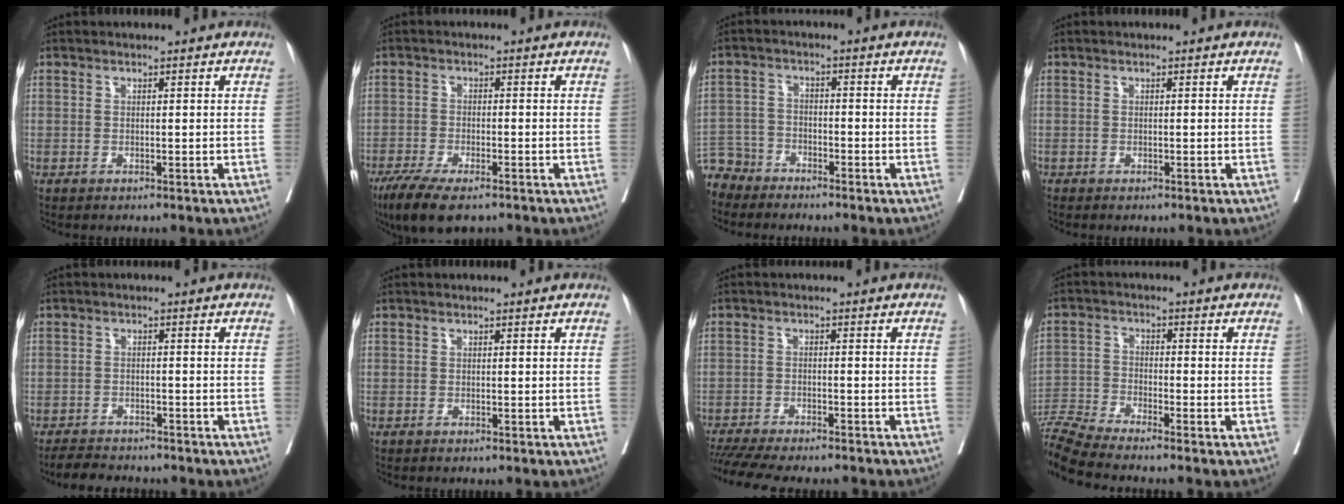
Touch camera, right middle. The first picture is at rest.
{"total": 9.1, "force": [-6.5, 2.7, 5.8], "torque": [-0.094, -0.018, -0.108]}
{"total": 6.4, "force": [-5.8, 2.6, -0.4], "torque": [0.009, -0.001, -0.118]}
{"total": 0.0}
{"total": 5.1, "force": [-4.7, 1.6, 1.2], "torque": [-0.018, -0.010, -0.075]}
{"total": 0.0}
{"total": 13.5, "force": [-12.0, 2.0, 5.7], "torque": [-0.100, -0.016, -0.173]}
{"total": 10.5, "force": [-9.7, -1.9, 3.7], "torque": [-0.077, -0.009, -0.180]}